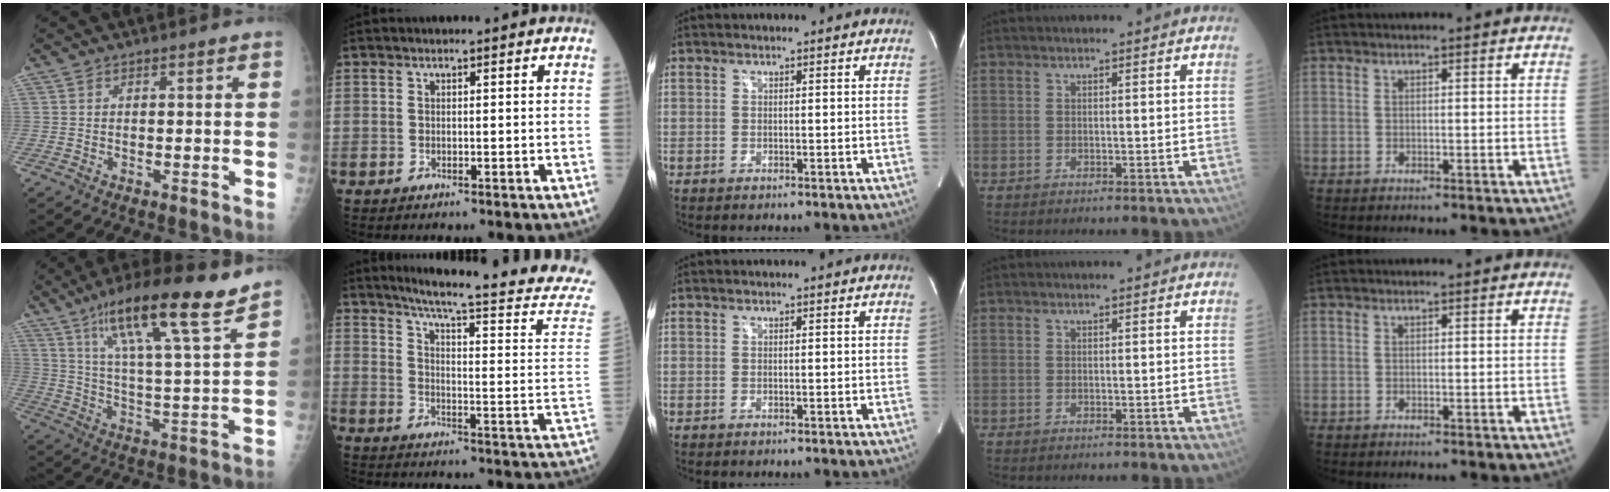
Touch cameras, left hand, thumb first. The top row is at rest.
{"thumb": {"total": 19.1, "force": [12.9, 2.5, 13.9], "torque": [-0.212, -0.050, 0.211]}, "index": {"total": 23.1, "force": [20.8, -1.0, 10.0], "torque": [-0.146, -0.096, 0.253]}}